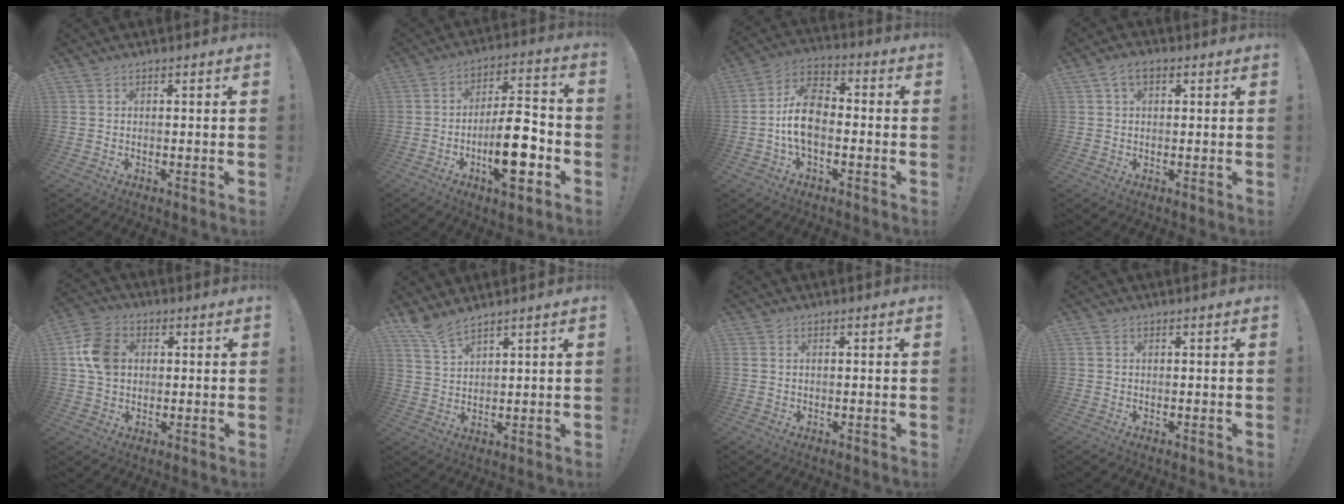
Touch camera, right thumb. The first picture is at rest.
{"total": 16.3, "force": [-5.6, 5.8, 14.2], "torque": [-0.231, 0.021, -0.094]}
{"total": 11.9, "force": [-2.3, 7.1, 9.3], "torque": [-0.169, 0.010, -0.043]}
{"total": 4.1, "force": [1.5, 2.4, 3.0], "torque": [-0.055, 0.007, 0.028]}
{"total": 10.2, "force": [1.7, 8.0, 6.1], "torque": [-0.104, 0.013, 0.036]}
{"total": 5.6, "force": [5.0, 0.7, 2.4], "torque": [-0.045, -0.033, 0.092]}
{"total": 0.7, "force": [0.4, 0.5, 0.3], "torque": [-0.013, 0.004, 0.009]}
{"total": 0.0}